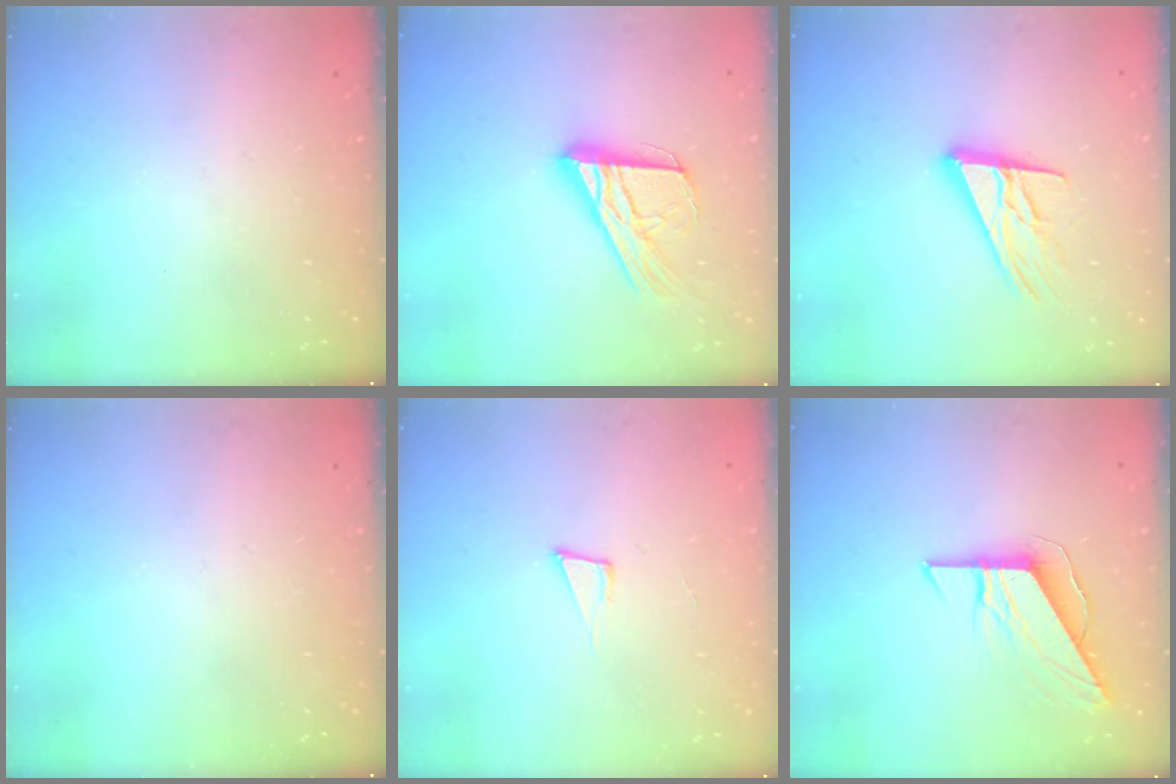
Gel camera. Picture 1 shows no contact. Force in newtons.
{"total": 17.6, "press": 17.5, "slide": 1.7}
{"total": 14.9, "press": 14.6, "slide": 2.9}
{"total": 0.0}
{"total": 5.7, "press": 4.5, "slide": 3.4}
{"total": 8.3, "press": 8.3, "slide": 0.7}